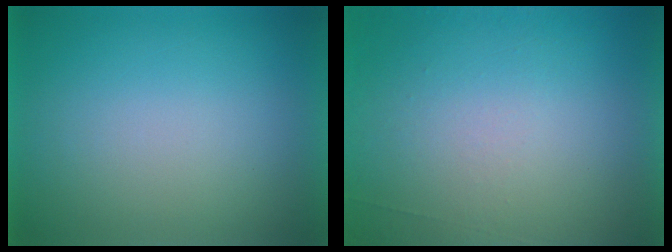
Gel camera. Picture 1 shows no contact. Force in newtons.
{"total": 6.8}